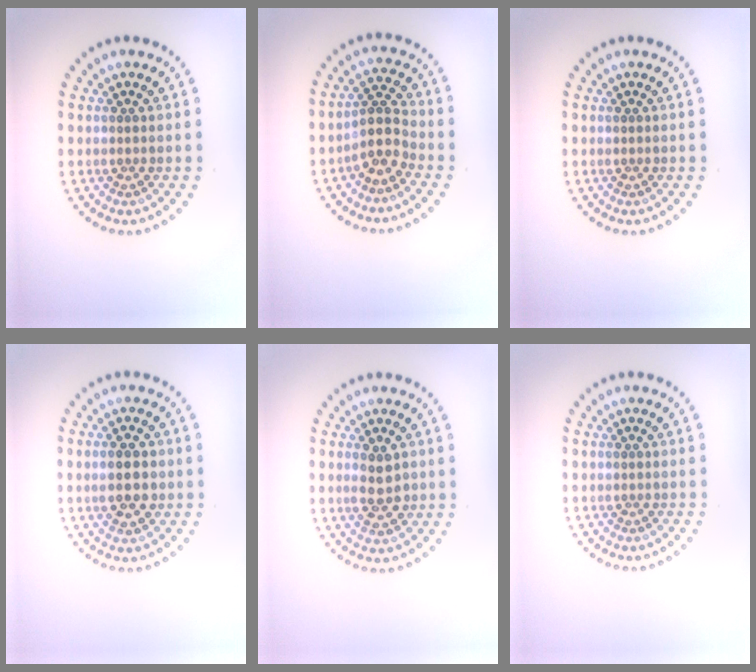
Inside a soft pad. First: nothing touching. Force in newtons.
{"total": 2.9, "press": 2.2, "slide": 1.8}
{"total": 0.0}
{"total": 4.1, "press": 4.1, "slide": 0.1}
{"total": 2.8, "press": 2.8, "slide": 0.3}
{"total": 0.0}